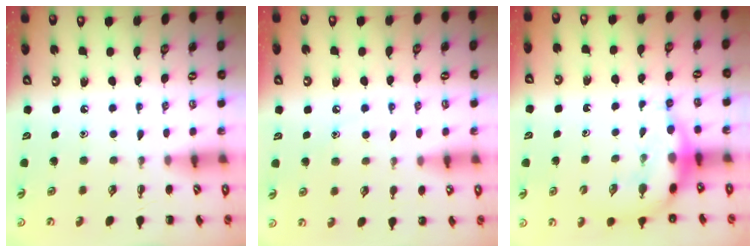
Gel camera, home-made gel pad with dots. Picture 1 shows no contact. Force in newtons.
{"total": 6.7, "press": 6.5, "slide": 1.7}
{"total": 7.7, "press": 7.5, "slide": 1.5}